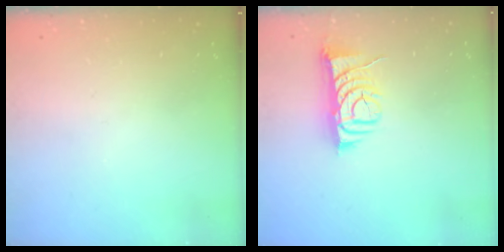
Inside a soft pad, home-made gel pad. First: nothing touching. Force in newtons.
{"total": 7.9, "press": 7.8, "slide": 1.1}